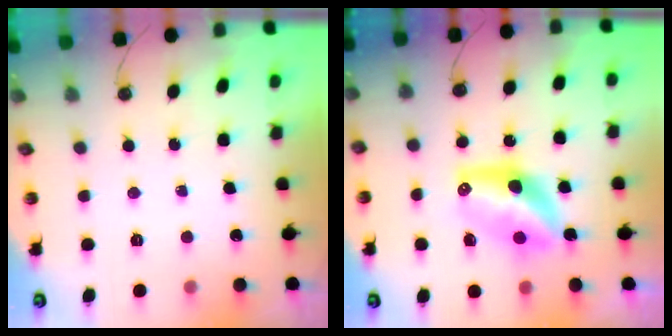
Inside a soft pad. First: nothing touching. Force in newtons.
{"total": 8.6, "press": 8.5, "slide": 0.8}